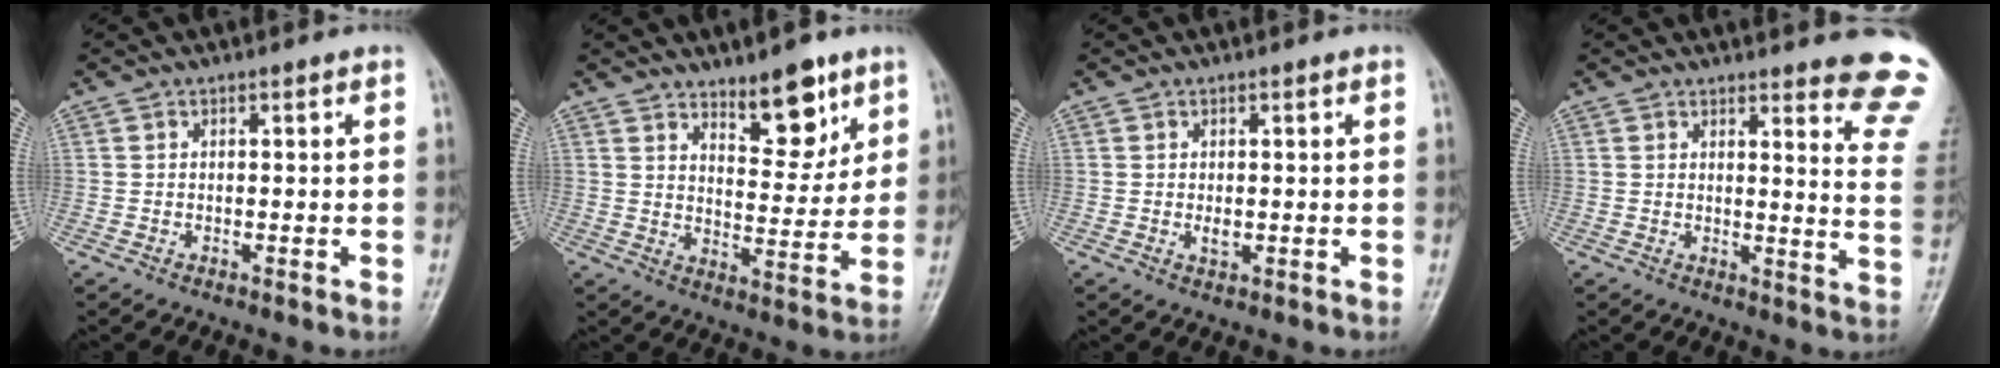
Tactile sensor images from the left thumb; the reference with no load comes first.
{"total": 9.9, "force": [6.7, 4.0, 6.1], "torque": [-0.058, -0.051, 0.107]}
{"total": 1.7, "force": [0.1, 1.0, 1.4], "torque": [-0.019, -0.004, 0.003]}
{"total": 12.6, "force": [11.0, 1.9, 5.8], "torque": [-0.035, -0.105, 0.102]}